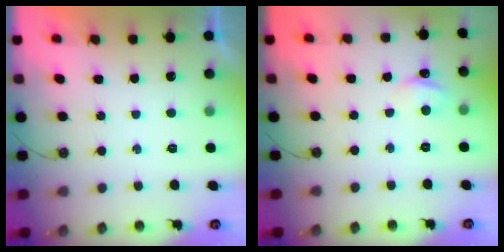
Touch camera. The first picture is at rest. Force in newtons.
{"total": 3.0, "press": 3.0, "slide": 0.4}